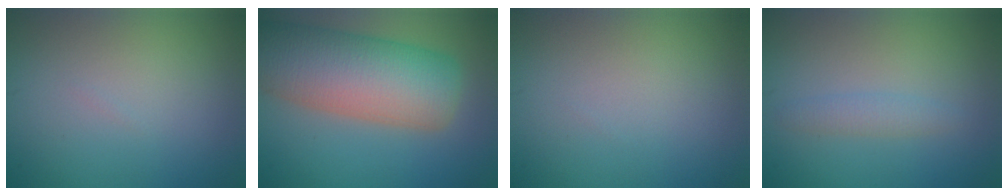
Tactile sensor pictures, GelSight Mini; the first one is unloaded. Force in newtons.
{"total": 10.7, "press": 10.7, "slide": 0.7}
{"total": 0.0}
{"total": 1.4, "press": 1.4, "slide": 0.1}